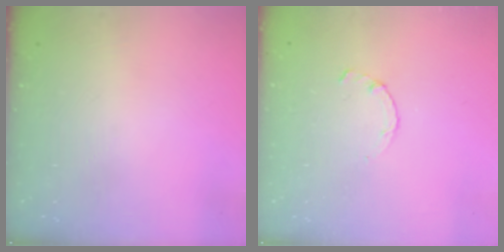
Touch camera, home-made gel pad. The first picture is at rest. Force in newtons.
{"total": 0.9, "press": 0.8, "slide": 0.3}